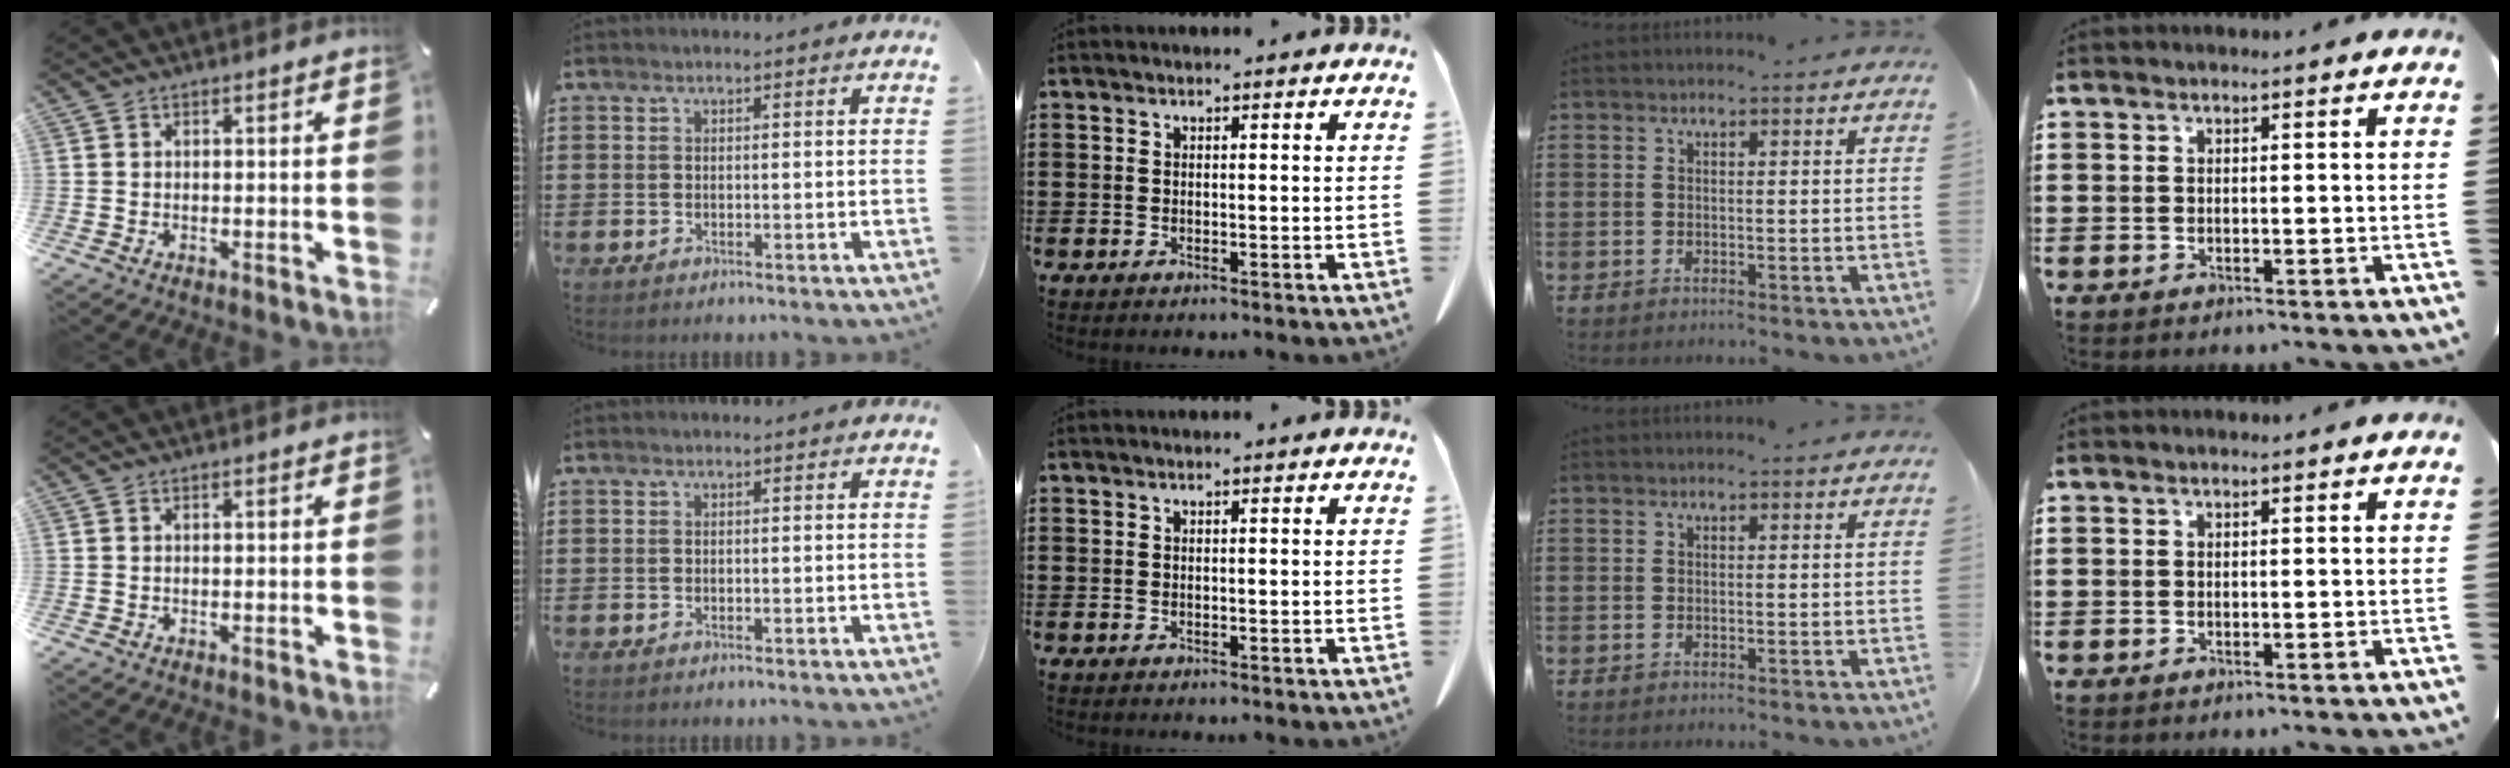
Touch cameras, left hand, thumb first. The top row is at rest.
{}